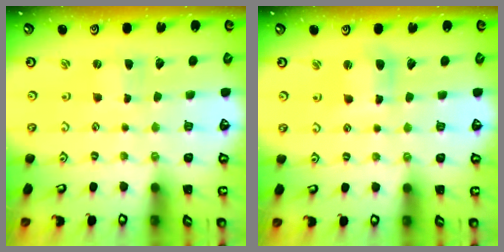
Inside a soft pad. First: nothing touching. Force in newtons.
{"total": 5.8, "press": 5.7, "slide": 0.7}